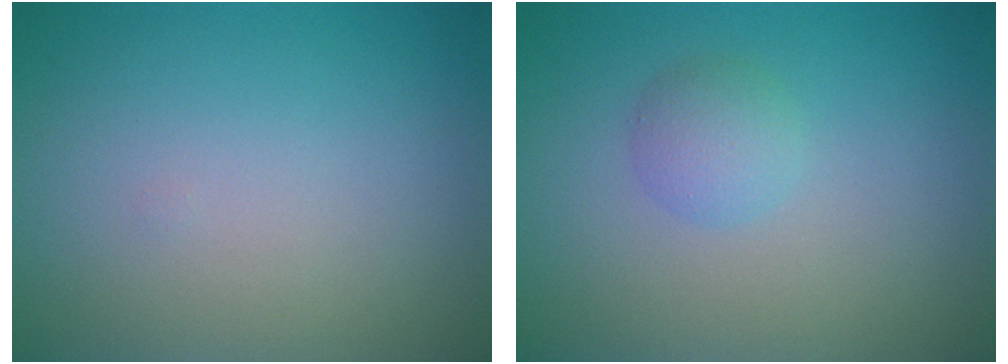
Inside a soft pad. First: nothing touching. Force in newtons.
{"total": 1.9, "press": 1.9, "slide": 0.1}